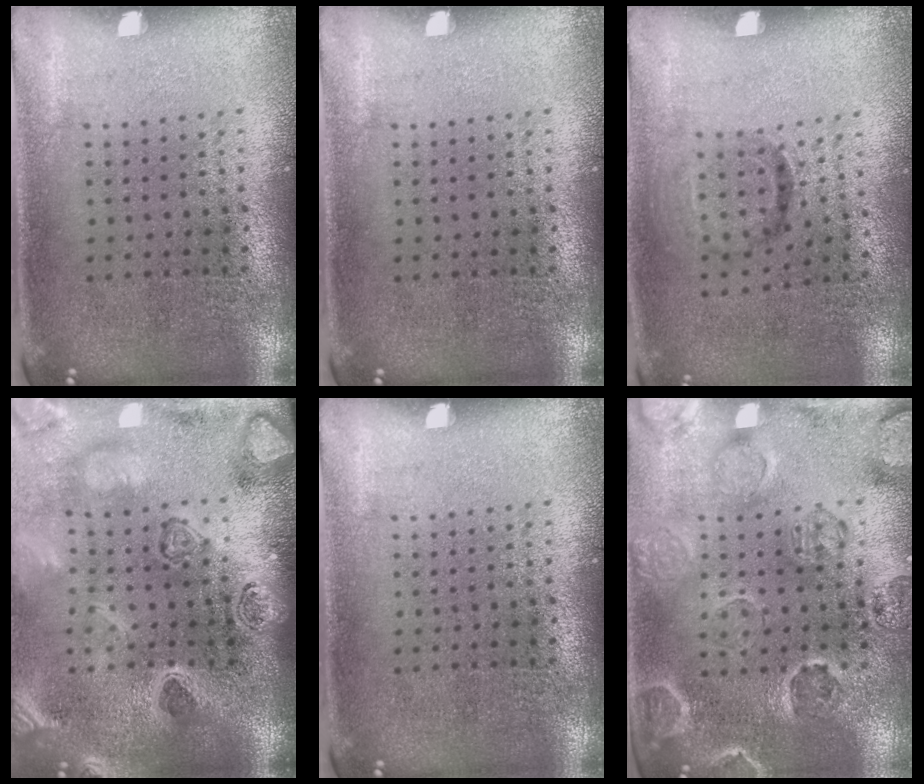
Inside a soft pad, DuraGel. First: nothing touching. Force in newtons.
{"total": 0.0}
{"total": 1.0, "press": 0.6, "slide": 0.8}
{"total": 4.3, "press": 3.3, "slide": 2.7}
{"total": 0.0}
{"total": 2.5, "press": 2.3, "slide": 1.0}